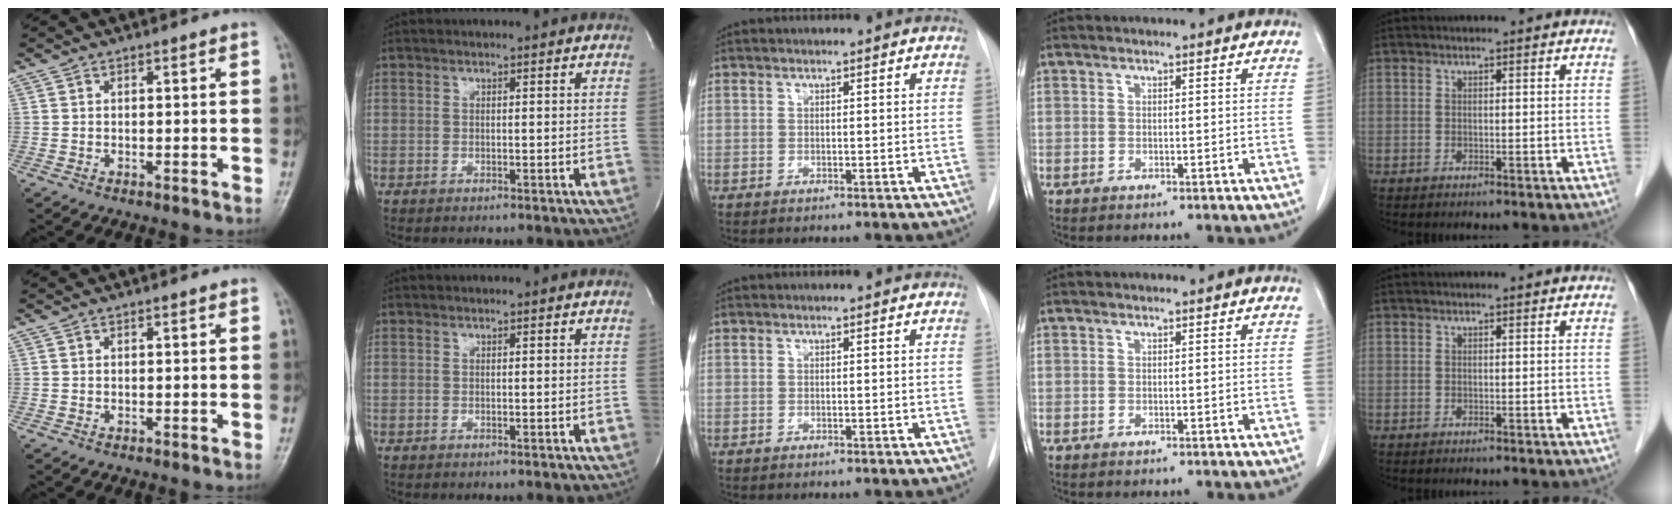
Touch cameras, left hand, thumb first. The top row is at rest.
{}